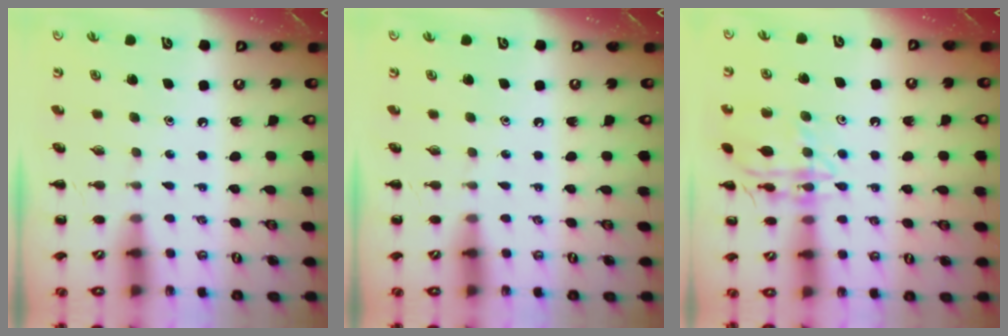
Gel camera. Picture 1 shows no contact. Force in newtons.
{"total": 0.0}
{"total": 13.9, "press": 13.9, "slide": 0.9}